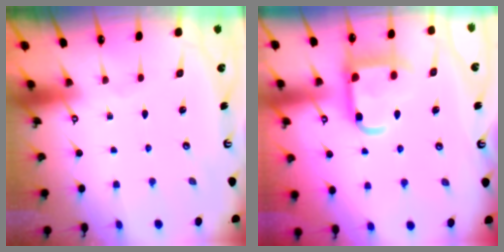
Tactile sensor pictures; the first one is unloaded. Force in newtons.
{"total": 13.4, "press": 13.3, "slide": 1.4}